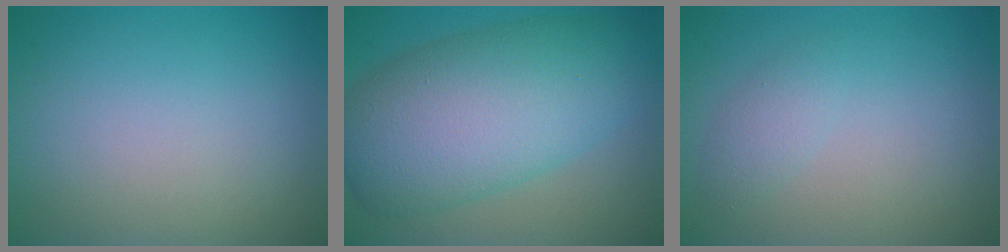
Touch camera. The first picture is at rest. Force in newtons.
{"total": 11.0, "press": 11.0, "slide": 0.4}
{"total": 1.4, "press": 1.4, "slide": 0.1}